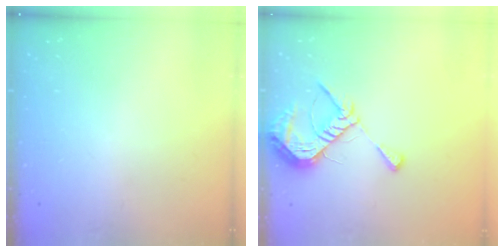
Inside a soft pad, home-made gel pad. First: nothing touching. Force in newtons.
{"total": 9.4, "press": 9.4, "slide": 0.3}